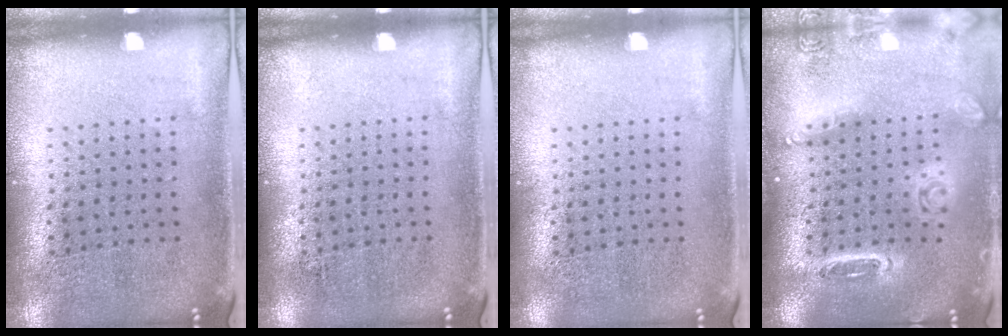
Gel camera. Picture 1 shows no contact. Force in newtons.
{"total": 0.0}
{"total": 0.0}
{"total": 1.5, "press": 1.5, "slide": 0.1}